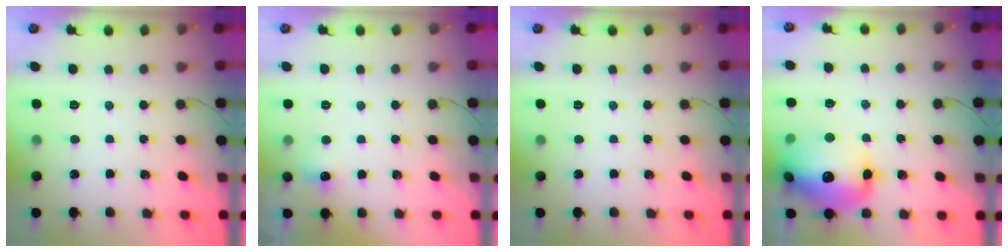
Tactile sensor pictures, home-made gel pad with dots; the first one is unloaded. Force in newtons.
{"total": 4.2, "press": 3.7, "slide": 1.9}
{"total": 0.0}
{"total": 20.7, "press": 20.5, "slide": 3.3}